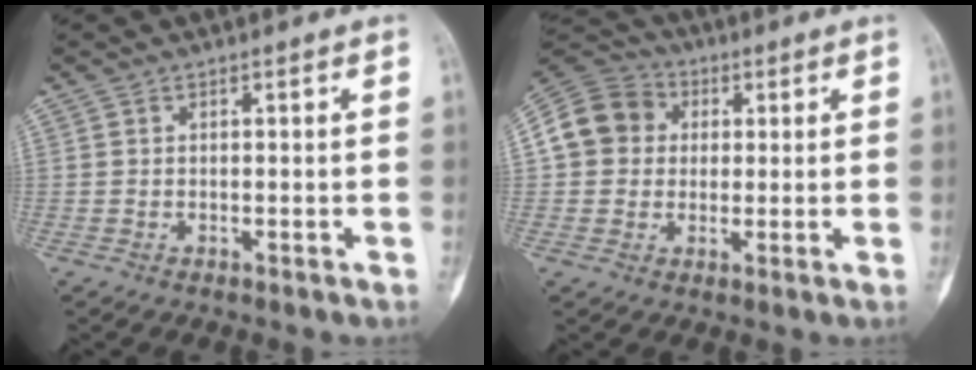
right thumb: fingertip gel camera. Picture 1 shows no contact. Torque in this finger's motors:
{"motor_torque": [0.83, 1.10, 0.23, -0.27, 0.05]}